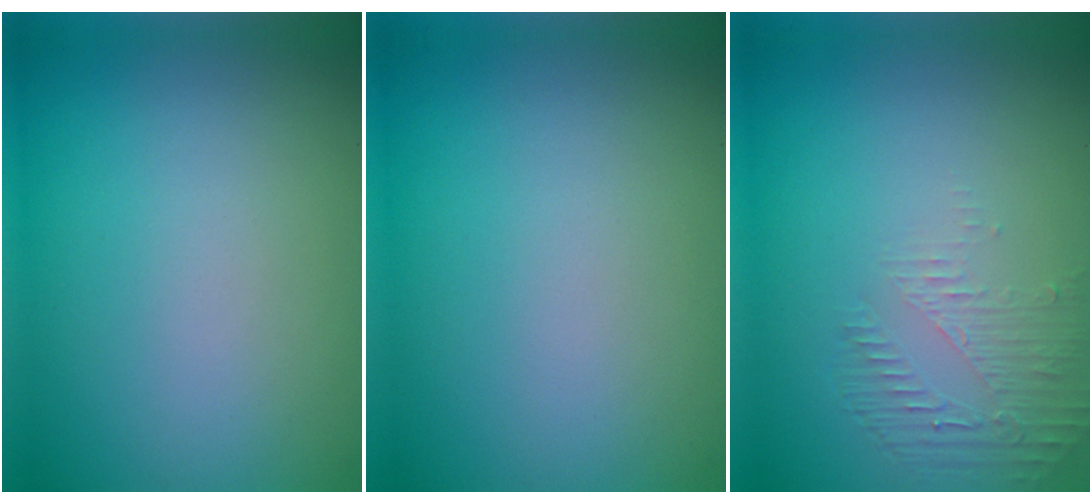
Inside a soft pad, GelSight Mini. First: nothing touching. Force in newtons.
{"total": 0.0}
{"total": 1.7, "press": 0.6, "slide": 1.6}